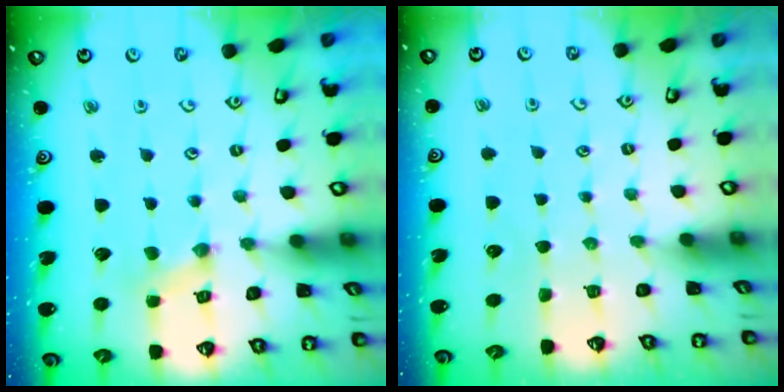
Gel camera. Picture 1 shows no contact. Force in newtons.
{"total": 0.0}